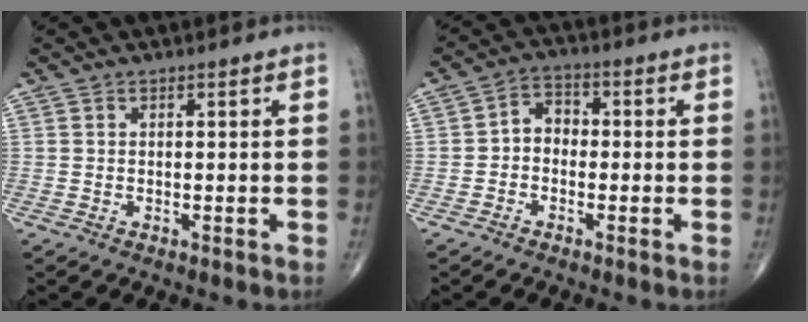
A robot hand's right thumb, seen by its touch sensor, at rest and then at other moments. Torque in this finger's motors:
{"motor_torque": [0.06, 0.12, 0.42, 0.10, 0.03]}